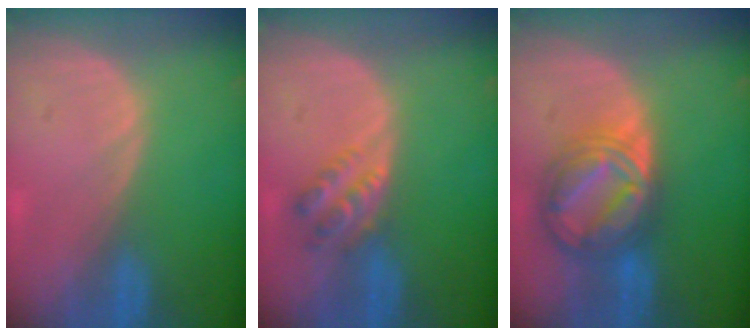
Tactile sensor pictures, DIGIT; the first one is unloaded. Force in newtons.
{"total": 4.6, "press": 3.8, "slide": 2.5}
{"total": 9.0, "press": 9.0, "slide": 0.6}